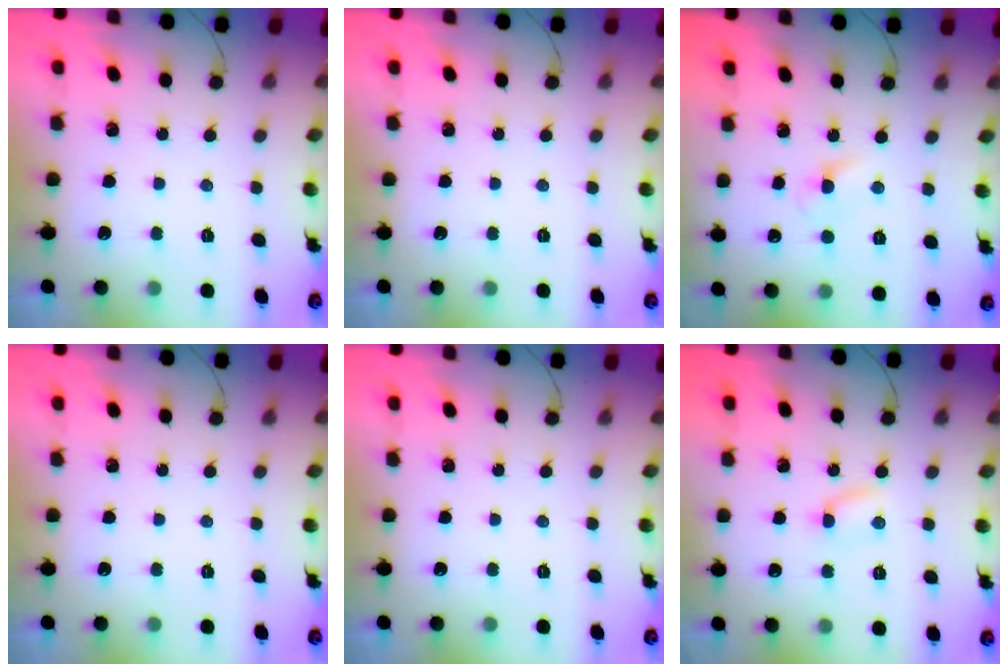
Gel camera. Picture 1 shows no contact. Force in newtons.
{"total": 0.0}
{"total": 3.0, "press": 2.8, "slide": 1.2}
{"total": 0.0}
{"total": 0.0}
{"total": 3.5, "press": 3.4, "slide": 1.0}